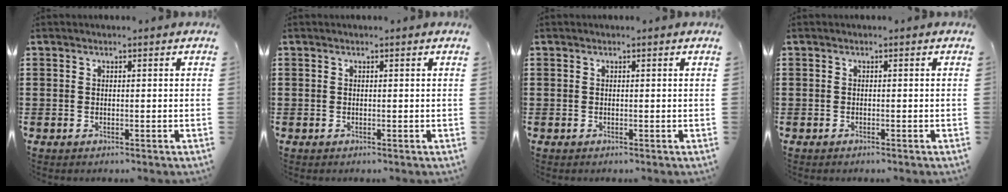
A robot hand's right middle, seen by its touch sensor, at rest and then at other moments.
{"total": 0.0}
{"total": 0.0}
{"total": 0.0}